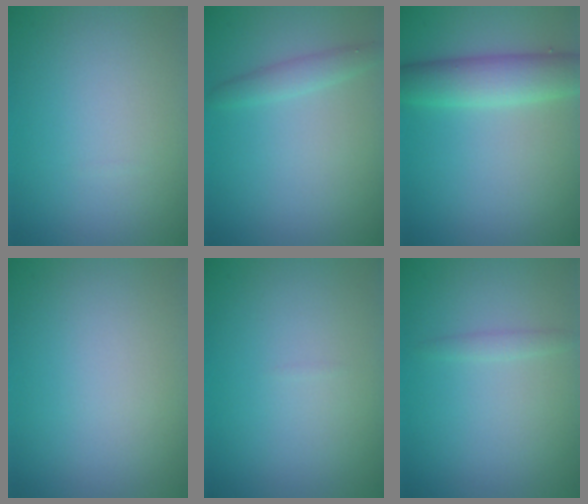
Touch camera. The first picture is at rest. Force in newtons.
{"total": 1.6, "press": 1.6, "slide": 0.1}
{"total": 4.5, "press": 4.5, "slide": 0.1}
{"total": 0.0}
{"total": 0.0}
{"total": 0.8, "press": 0.8, "slide": 0.0}